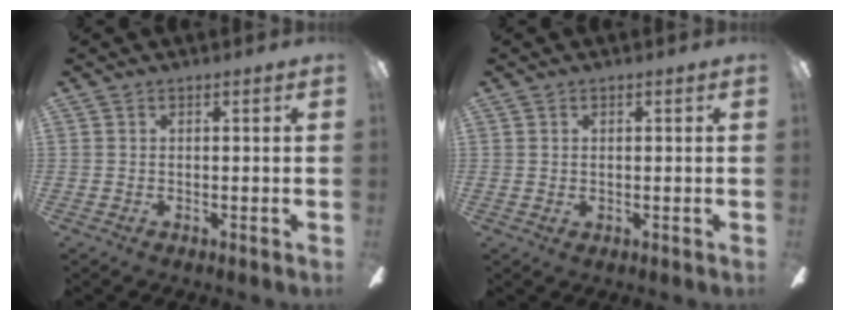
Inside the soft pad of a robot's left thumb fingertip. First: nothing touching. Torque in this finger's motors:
{"motor_torque": [-0.20, -0.20, 0.16, -0.20, 0.04]}